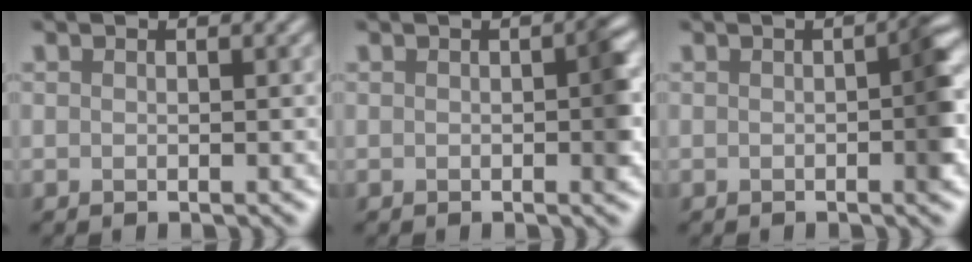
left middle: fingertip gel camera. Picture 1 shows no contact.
{"total": 2.0, "force": [-0.2, 0.4, 2.0], "torque": [-0.024, 0.002, -0.001]}
{"total": 2.7, "force": [-0.3, 0.4, 2.7], "torque": [-0.036, 0.005, -0.003]}